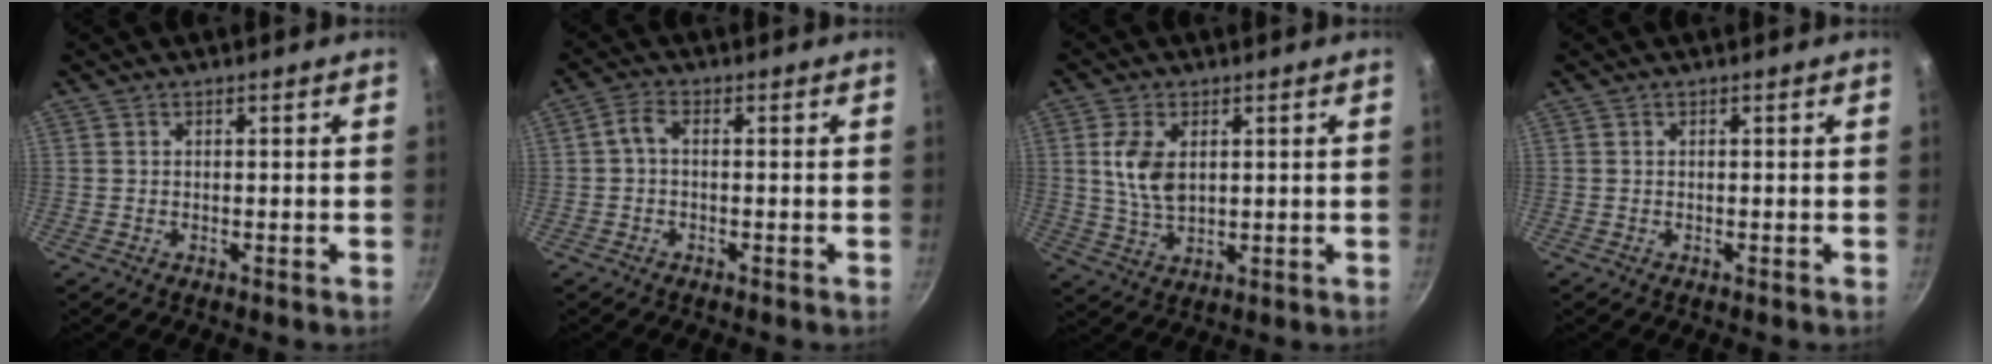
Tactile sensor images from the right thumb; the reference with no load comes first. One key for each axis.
{"total": 2.6, "fx": -0.4, "fy": 1.4, "fz": 2.2, "tx": -0.054, "ty": 0.012, "tz": -0.014}
{"total": 7.5, "fx": 1.6, "fy": 4.4, "fz": 5.9, "tx": -0.113, "ty": -0.009, "tz": 0.035}
{"total": 0.0}